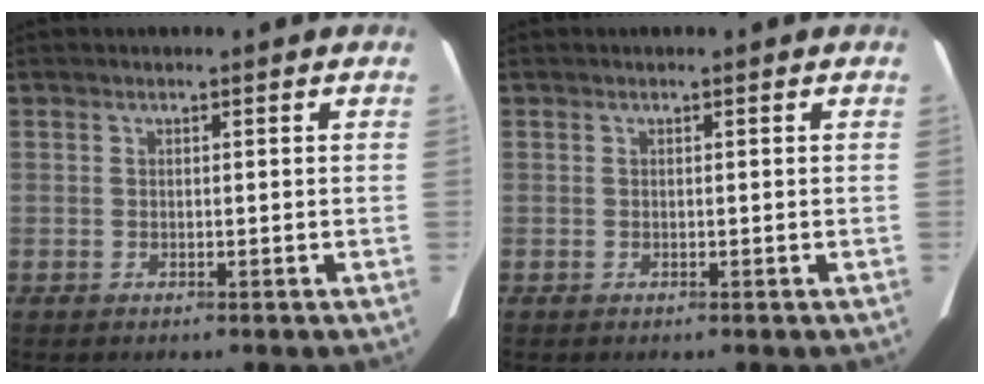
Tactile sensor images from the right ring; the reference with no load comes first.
{"total": 0.0}